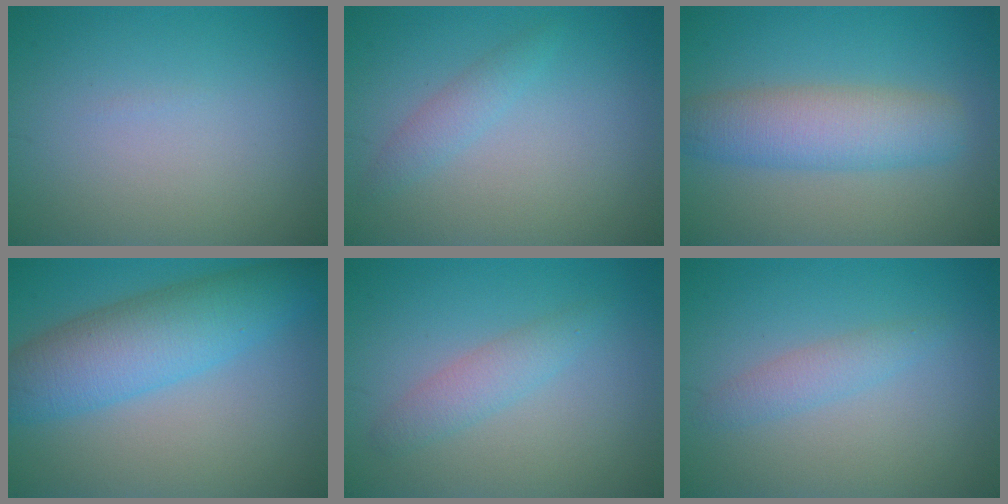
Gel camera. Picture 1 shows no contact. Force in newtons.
{"total": 1.5, "press": 1.5, "slide": 0.1}
{"total": 5.3, "press": 5.3, "slide": 0.2}
{"total": 7.3, "press": 7.3, "slide": 0.2}
{"total": 2.1, "press": 2.1, "slide": 0.2}
{"total": 1.8, "press": 1.8, "slide": 0.1}